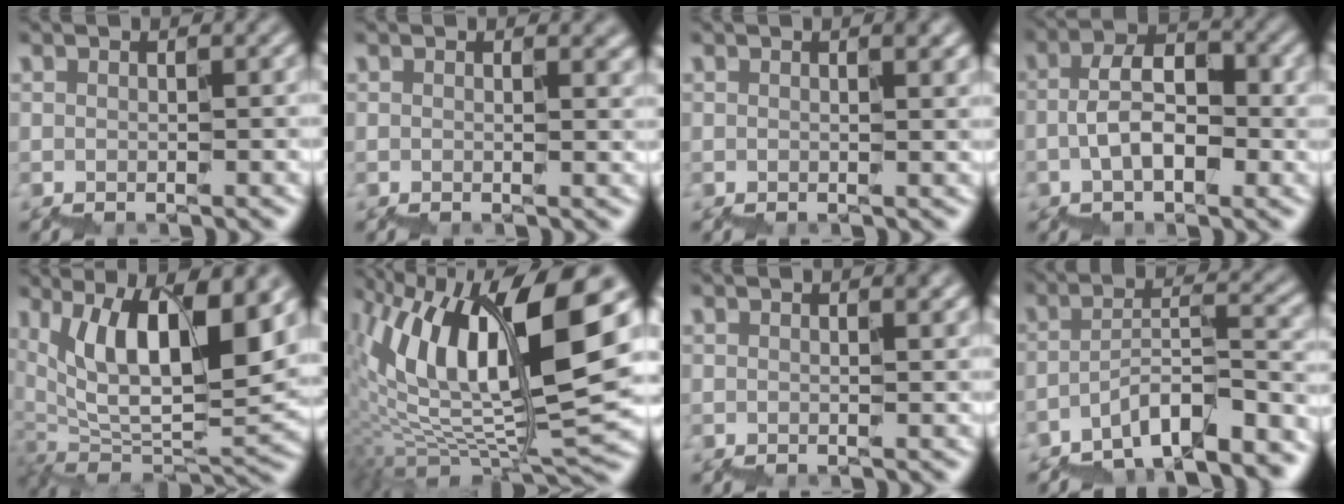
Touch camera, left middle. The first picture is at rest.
{"total": 1.8, "force": [0.8, 0.9, 1.3], "torque": [0.000, 0.012, 0.007]}
{"total": 2.1, "force": [0.8, 0.9, 1.7], "torque": [-0.008, 0.015, 0.009]}
{"total": 3.7, "force": [-0.6, 2.1, 3.0], "torque": [-0.063, 0.021, -0.014]}
{"total": 10.4, "force": [4.7, 3.6, 8.5], "torque": [-0.136, 0.002, 0.087]}
{"total": 15.5, "force": [4.1, 5.4, 13.9], "torque": [-0.273, 0.014, 0.084]}
{"total": 1.2, "force": [0.6, 0.4, 0.8], "torque": [-0.002, 0.009, 0.008]}
{"total": 8.4, "force": [-7.0, 1.7, 4.4], "torque": [-0.070, 0.023, -0.118]}